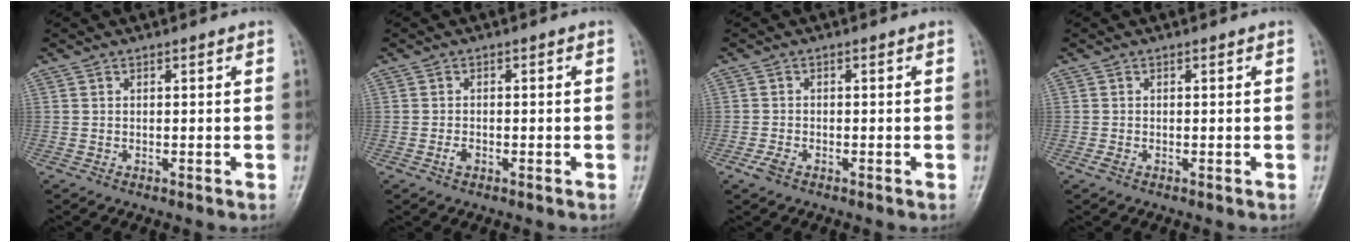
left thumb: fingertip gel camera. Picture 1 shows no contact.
{"total": 1.5, "force": [-0.9, 0.9, 0.9], "torque": [-0.016, 0.007, -0.018]}
{"total": 2.0, "force": [-1.3, 1.1, 1.0], "torque": [-0.025, 0.001, -0.025]}
{"total": 0.7, "force": [-0.5, 0.4, 0.4], "torque": [-0.011, -0.002, -0.009]}